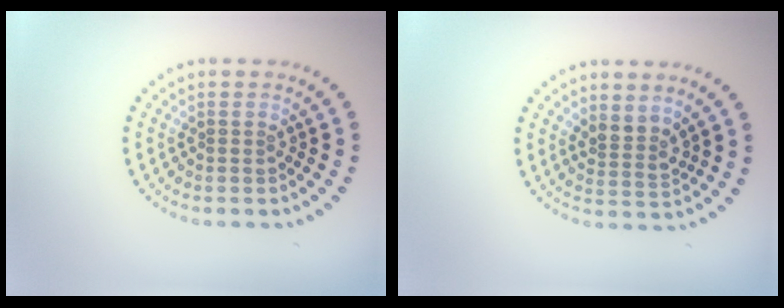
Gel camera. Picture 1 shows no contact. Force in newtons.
{"total": 2.1, "press": 1.5, "slide": 1.5}